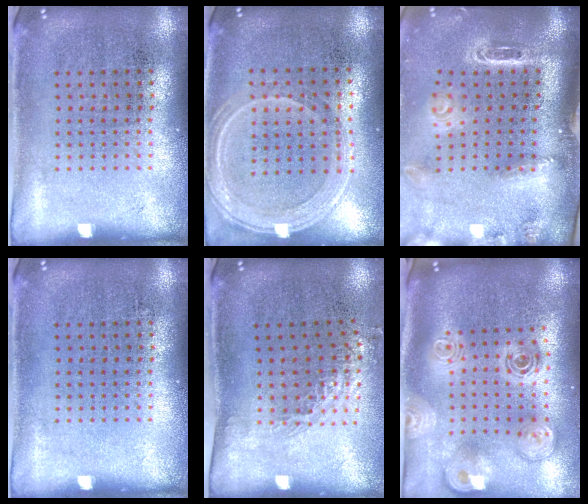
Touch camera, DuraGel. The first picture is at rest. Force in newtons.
{"total": 1.2, "press": 1.2, "slide": 0.2}
{"total": 3.0, "press": 2.1, "slide": 2.1}
{"total": 0.0}
{"total": 1.2, "press": 0.9, "slide": 0.7}
{"total": 3.0, "press": 2.0, "slide": 2.1}